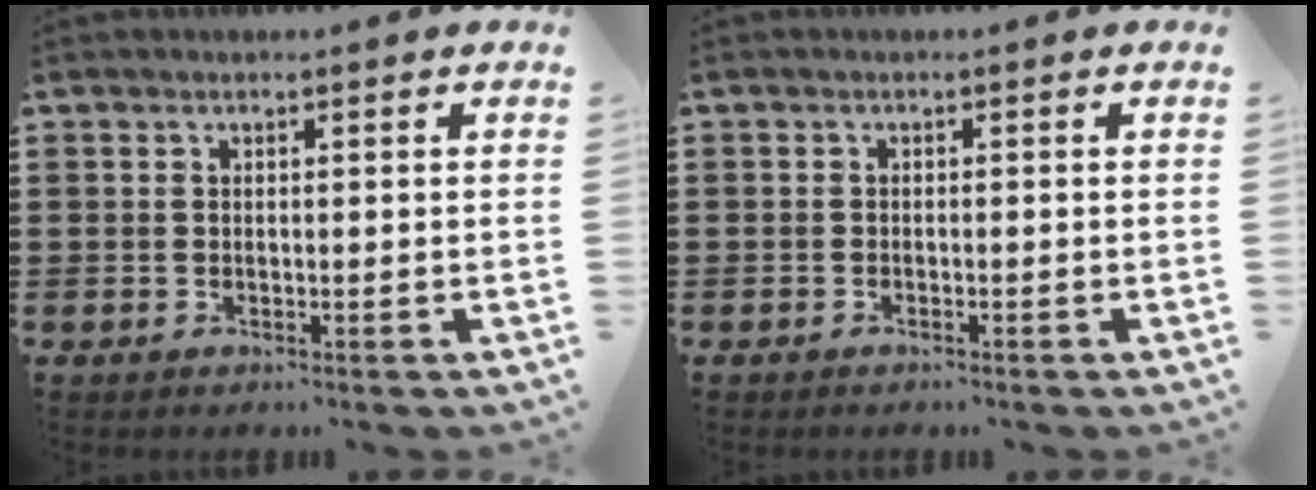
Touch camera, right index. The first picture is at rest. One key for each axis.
{"total": 0.6, "fx": -0.5, "fy": -0.1, "fz": 0.2, "tx": -0.008, "ty": -0.006, "tz": -0.009}